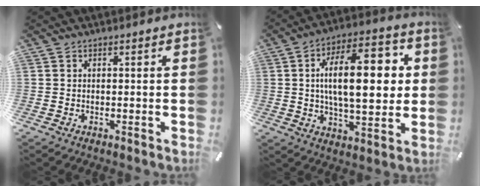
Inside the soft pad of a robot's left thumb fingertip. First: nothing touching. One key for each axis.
{"total": 19.4, "fx": 3.0, "fy": 9.0, "fz": 16.9, "tx": -0.277, "ty": 0.004, "tz": 0.041}